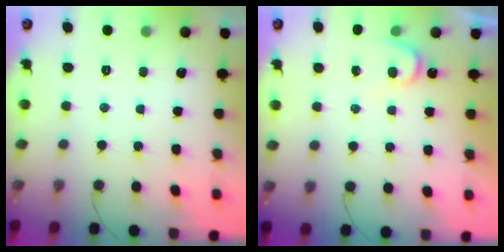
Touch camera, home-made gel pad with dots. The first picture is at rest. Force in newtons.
{"total": 3.8, "press": 3.7, "slide": 0.3}